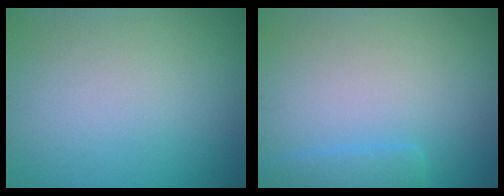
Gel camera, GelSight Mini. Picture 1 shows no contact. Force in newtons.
{"total": 2.0, "press": 1.9, "slide": 0.3}